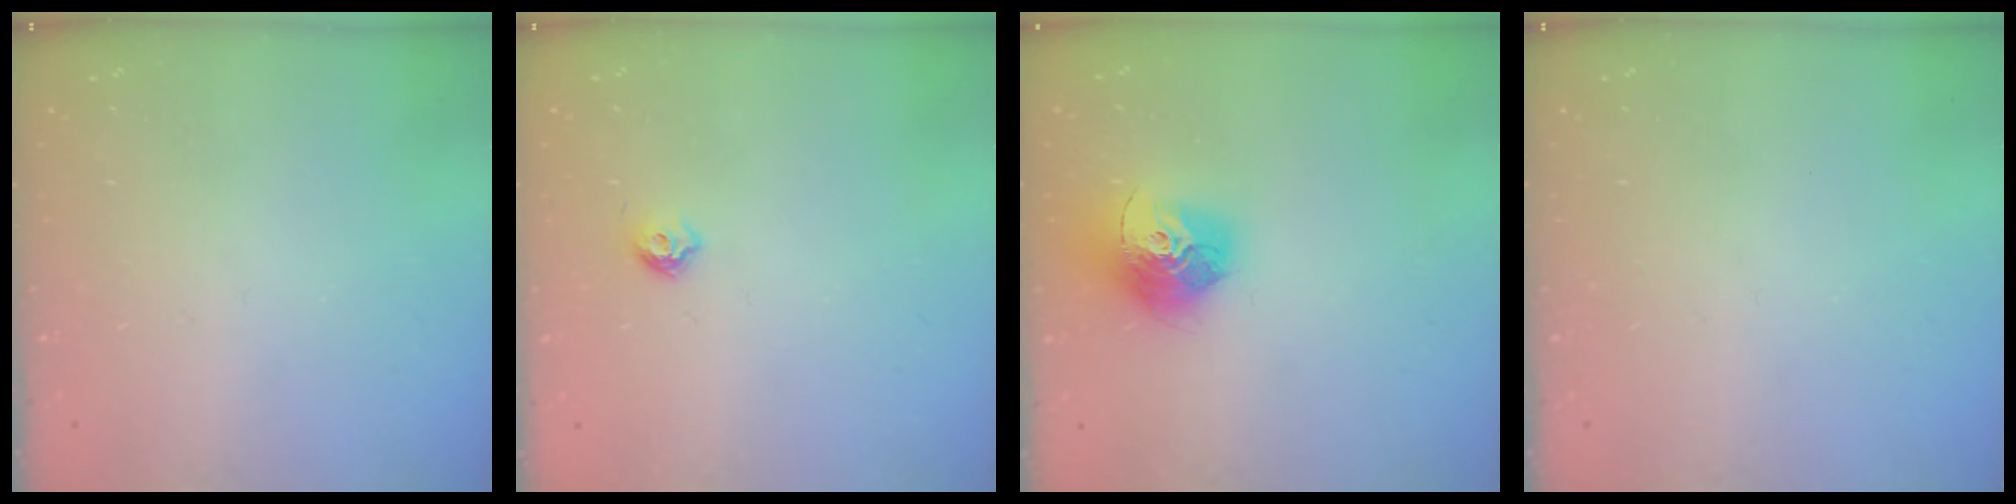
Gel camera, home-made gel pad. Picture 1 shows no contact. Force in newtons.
{"total": 5.6, "press": 5.5, "slide": 1.0}
{"total": 15.6, "press": 15.5, "slide": 1.5}
{"total": 0.0}